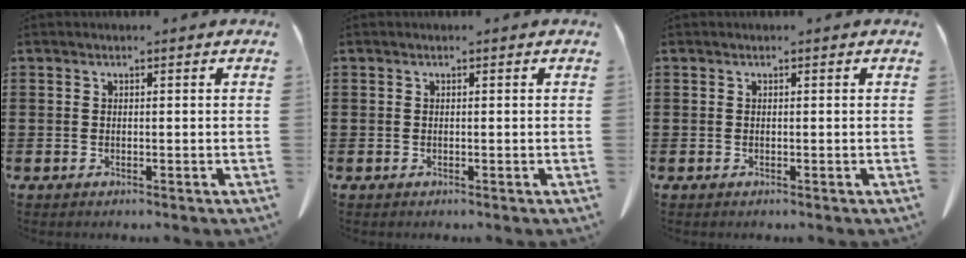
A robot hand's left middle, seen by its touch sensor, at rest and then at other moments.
{"total": 0.0}
{"total": 0.0}